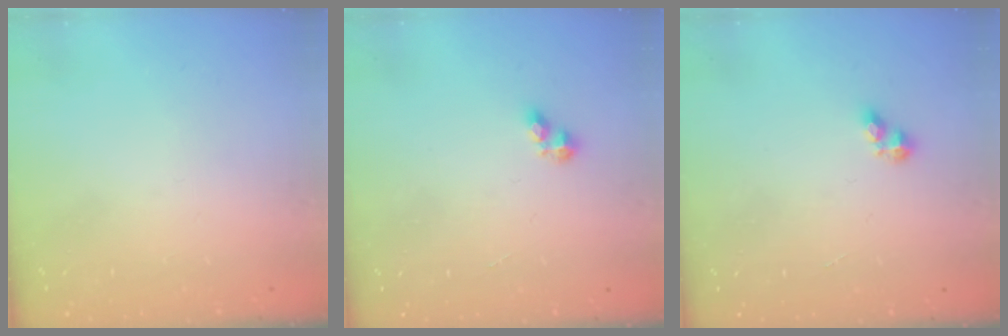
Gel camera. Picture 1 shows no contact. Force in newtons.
{"total": 3.0, "press": 2.9, "slide": 0.5}
{"total": 3.0, "press": 2.9, "slide": 0.5}